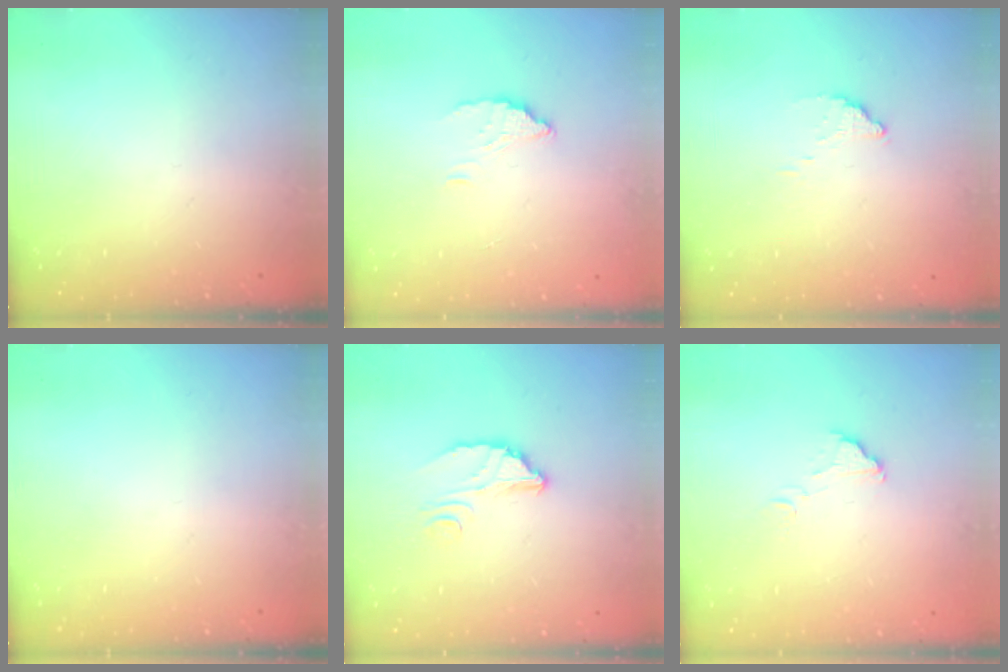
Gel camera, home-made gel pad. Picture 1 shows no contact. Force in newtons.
{"total": 3.6, "press": 3.6, "slide": 0.4}
{"total": 2.8, "press": 2.8, "slide": 0.0}
{"total": 0.0}
{"total": 3.9, "press": 3.9, "slide": 0.2}
{"total": 2.4, "press": 2.4, "slide": 0.1}